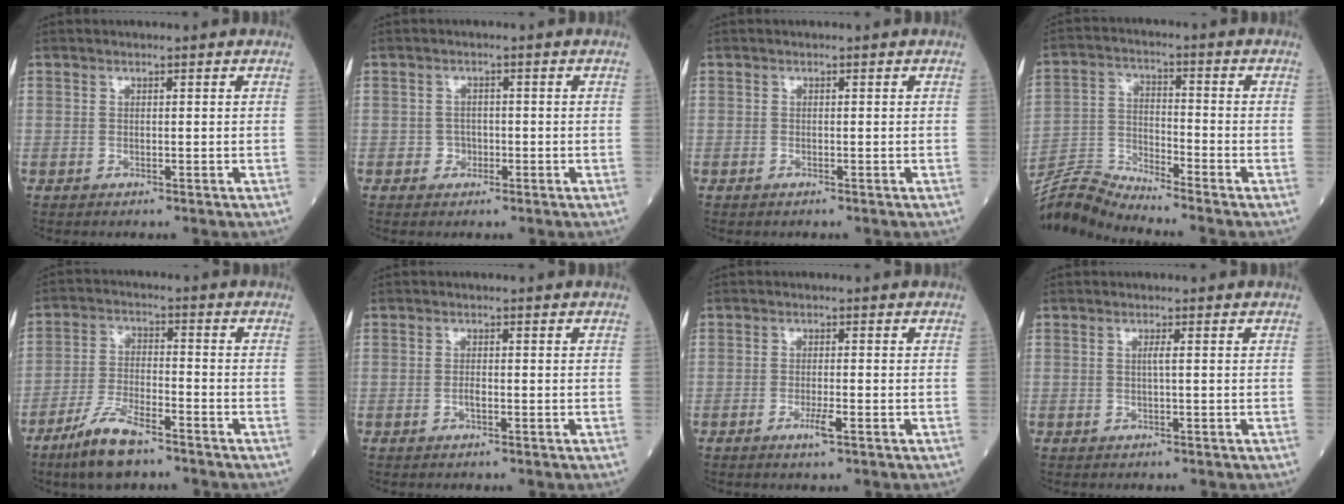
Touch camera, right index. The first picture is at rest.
{"total": 1.7, "force": [-0.7, 1.5, 0.4], "torque": [0.001, 0.009, -0.013]}
{"total": 0.0}
{"total": 7.3, "force": [-7.0, -2.0, -0.3], "torque": [-0.012, 0.006, -0.136]}
{"total": 8.6, "force": [-6.2, 2.0, 5.6], "torque": [-0.120, -0.014, -0.119]}
{"total": 0.9, "force": [-0.4, 0.2, 0.8], "torque": [-0.016, 0.001, -0.008]}
{"total": 2.3, "force": [-1.2, 0.0, 2.0], "torque": [-0.040, -0.004, -0.019]}
{"total": 0.8, "force": [0.1, -0.2, 0.8], "torque": [-0.016, 0.000, -0.001]}